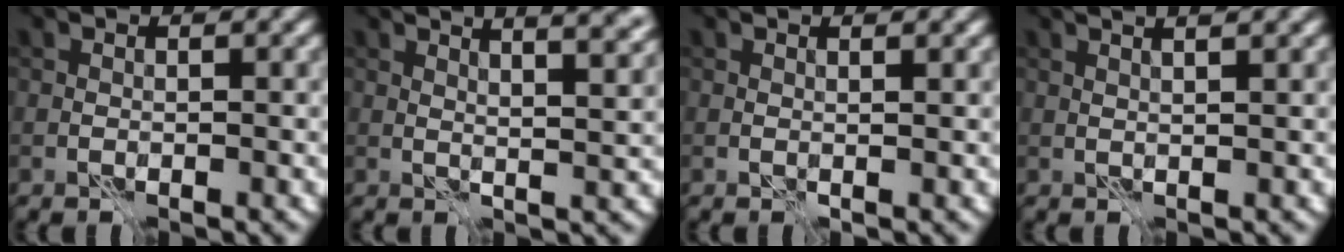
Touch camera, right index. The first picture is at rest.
{"total": 9.7, "force": [6.4, 3.2, 6.5], "torque": [-0.046, 0.045, 0.053]}
{"total": 0.6, "force": [0.4, -0.1, 0.4], "torque": [-0.011, 0.000, 0.008]}
{"total": 4.8, "force": [3.0, 1.7, 3.3], "torque": [-0.031, 0.037, 0.014]}